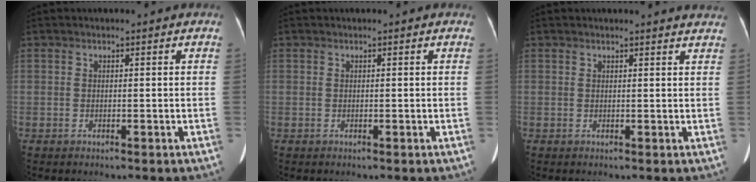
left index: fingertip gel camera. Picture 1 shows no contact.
{"total": 0.0}
{"total": 4.7, "force": [4.7, 0.4, 0.7], "torque": [-0.006, -0.008, 0.029]}